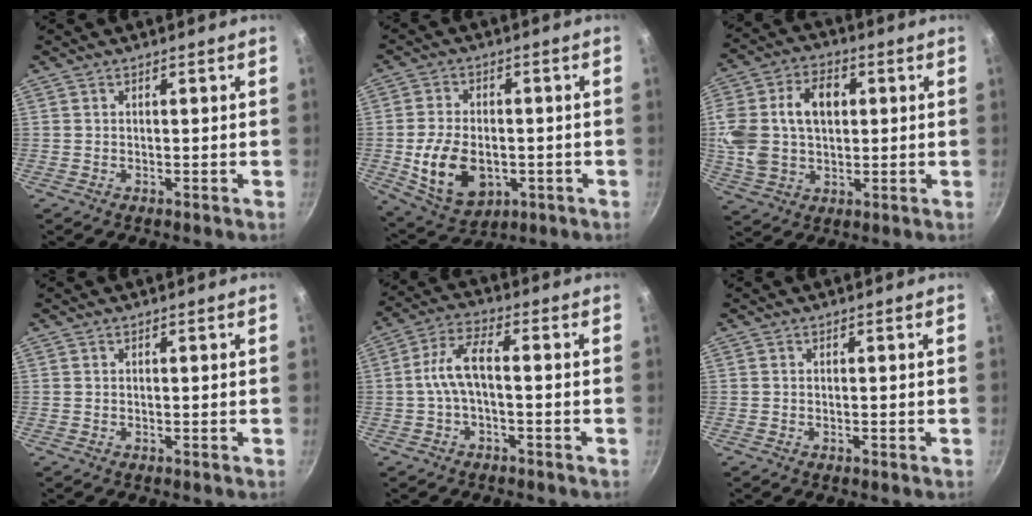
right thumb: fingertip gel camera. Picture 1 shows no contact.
{"total": 13.5, "force": [-2.7, 8.9, 9.8], "torque": [-0.161, 0.001, -0.033]}
{"total": 16.3, "force": [2.3, 11.6, 11.3], "torque": [-0.214, 0.019, 0.037]}
{"total": 0.0}
{"total": 6.8, "force": [-1.4, 2.8, 6.0], "torque": [-0.129, 0.033, -0.034]}
{"total": 0.6, "force": [-0.3, 0.3, 0.4], "torque": [-0.005, 0.002, -0.004]}